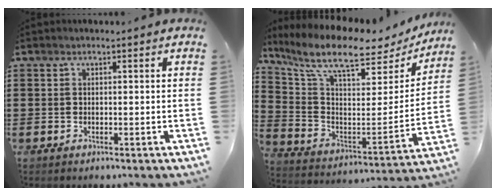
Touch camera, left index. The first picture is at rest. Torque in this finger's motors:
{"motor_torque": [2.14, 0.00, 0.42, 0.21]}